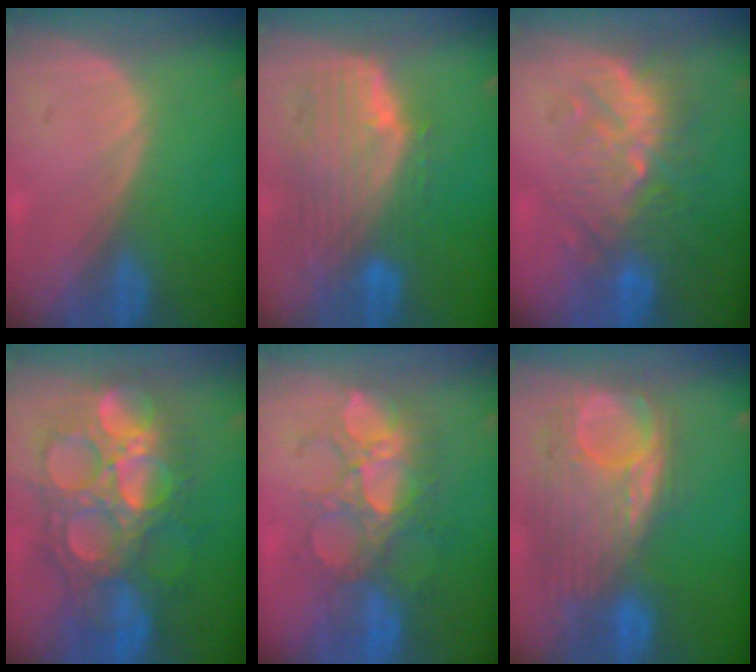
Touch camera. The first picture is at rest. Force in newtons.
{"total": 10.2, "press": 8.9, "slide": 4.9}
{"total": 9.2, "press": 9.0, "slide": 1.8}
{"total": 13.5, "press": 13.4, "slide": 1.6}
{"total": 9.1, "press": 8.9, "slide": 1.8}
{"total": 11.7, "press": 10.3, "slide": 5.5}